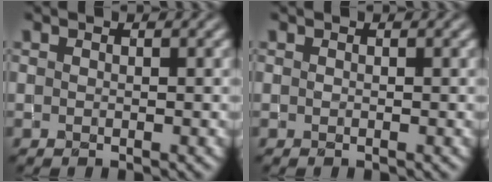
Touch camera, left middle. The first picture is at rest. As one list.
[{"total": 0.0}]